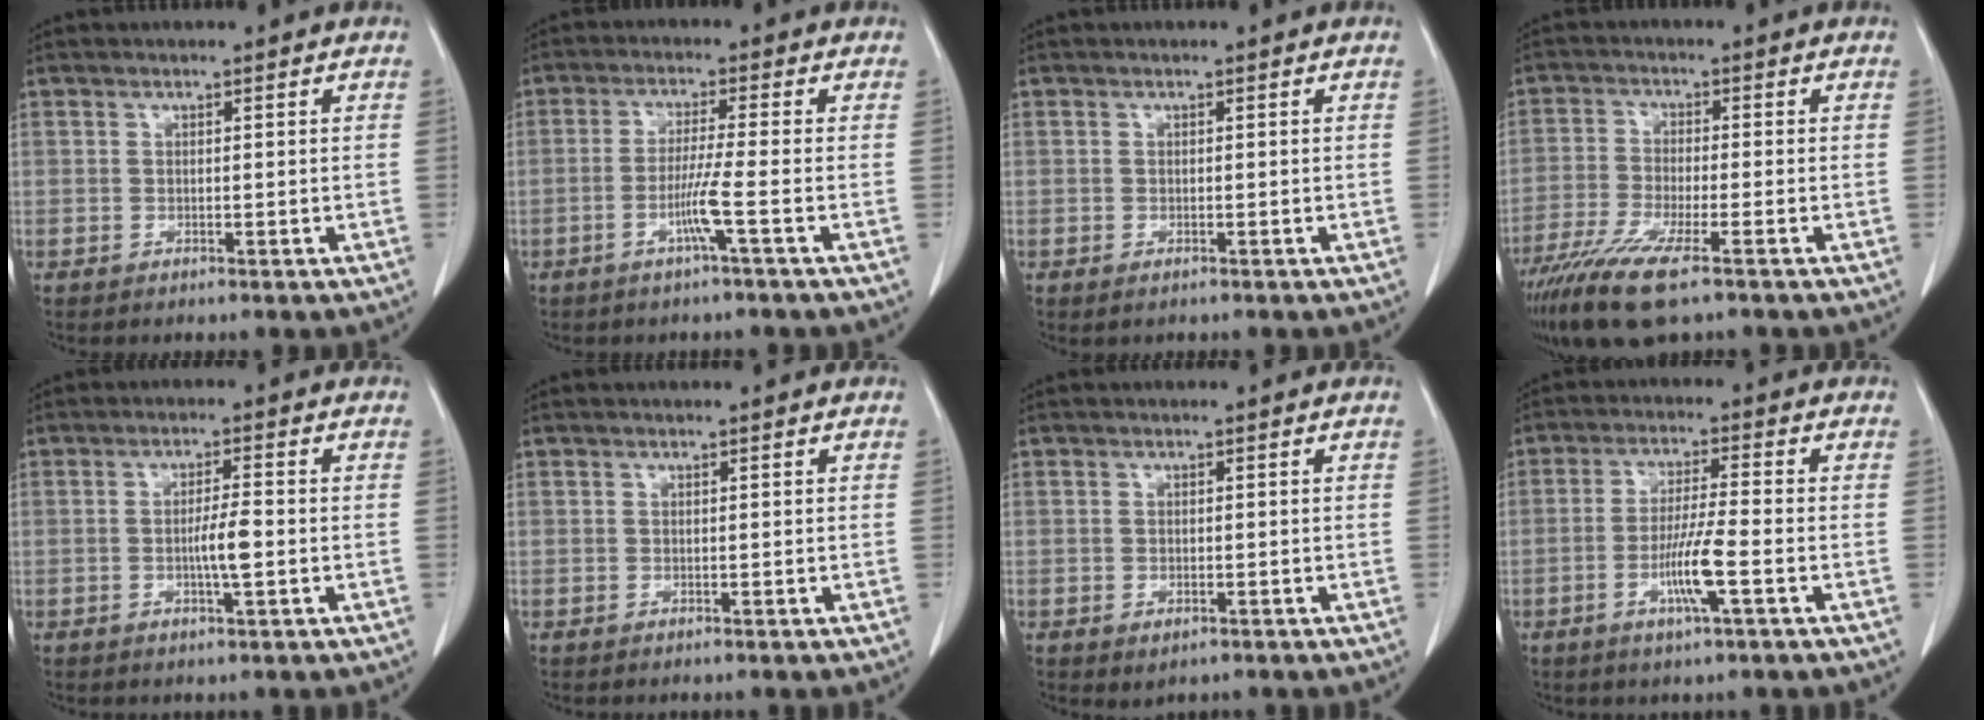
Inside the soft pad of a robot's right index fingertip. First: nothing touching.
{"total": 4.8, "force": [-1.9, -1.2, 4.3], "torque": [-0.084, -0.008, -0.040]}
{"total": 0.6, "force": [-0.3, 0.2, 0.5], "torque": [-0.005, -0.001, -0.003]}
{"total": 9.8, "force": [-6.4, 1.2, 7.3], "torque": [-0.138, -0.026, -0.113]}
{"total": 3.9, "force": [-0.8, 0.2, 3.8], "torque": [-0.069, -0.003, -0.014]}
{"total": 0.0}
{"total": 1.5, "force": [-0.7, 0.9, 1.0], "torque": [-0.014, 0.000, -0.002]}
{"total": 7.1, "force": [-2.5, -0.2, 6.6], "torque": [-0.125, -0.008, -0.049]}